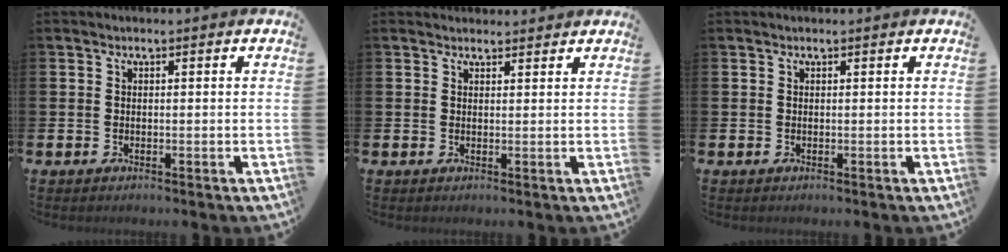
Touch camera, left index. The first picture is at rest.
{"total": 1.6, "force": [1.6, 0.4, -0.1], "torque": [0.010, -0.005, 0.027]}
{"total": 0.0}